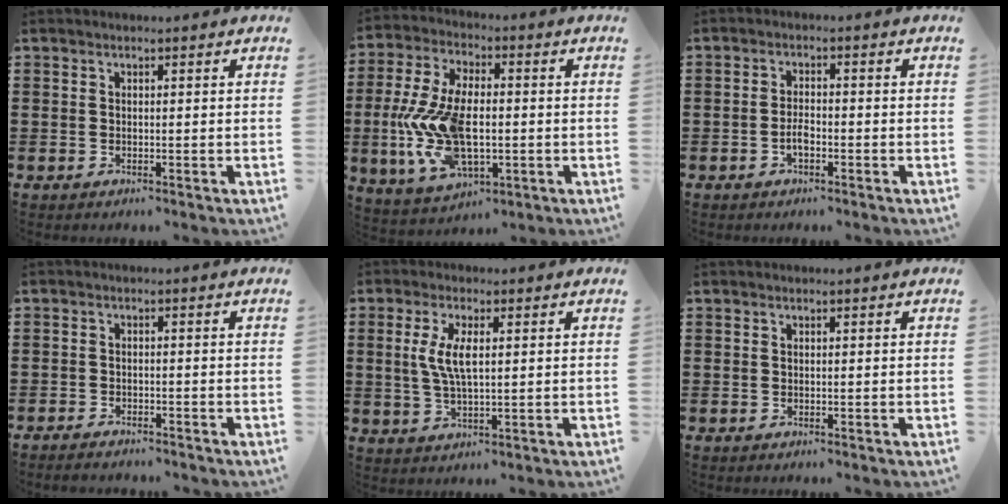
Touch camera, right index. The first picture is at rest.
{"total": 12.8, "force": [-1.5, 6.8, 10.8], "torque": [-0.262, -0.016, -0.030]}
{"total": 2.7, "force": [-1.0, 1.0, 2.2], "torque": [-0.051, -0.002, -0.020]}
{"total": 1.6, "force": [-1.6, 0.2, 0.0], "torque": [-0.005, 0.004, -0.035]}
{"total": 5.4, "force": [0.9, 1.8, 5.0], "torque": [-0.115, 0.002, 0.009]}
{"total": 0.0}